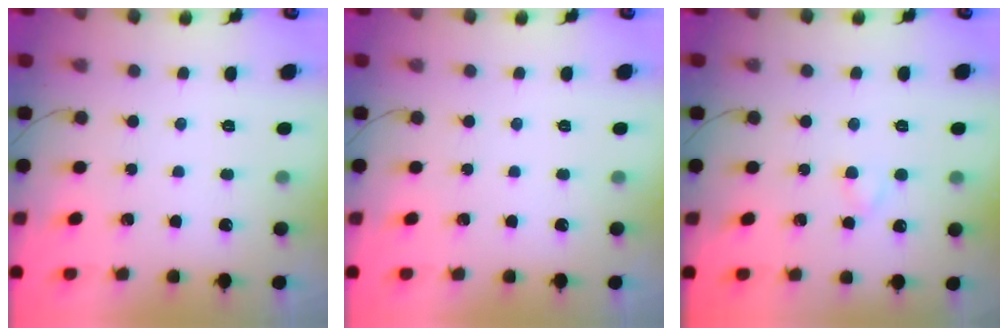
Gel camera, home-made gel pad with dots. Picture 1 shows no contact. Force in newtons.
{"total": 0.0}
{"total": 2.0, "press": 1.8, "slide": 0.9}